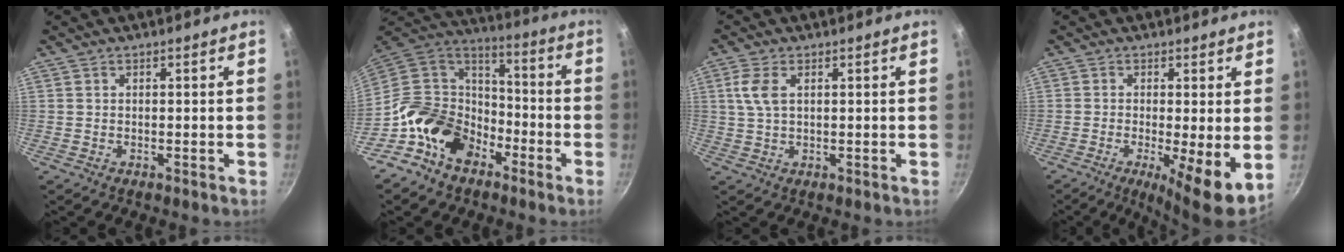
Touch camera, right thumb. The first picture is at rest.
{"total": 16.6, "force": [-8.6, 11.8, 7.9], "torque": [-0.086, 0.070, -0.171]}
{"total": 4.7, "force": [1.3, 2.4, 3.7], "torque": [-0.081, 0.004, 0.026]}
{"total": 8.6, "force": [-1.2, 1.7, 8.3], "torque": [-0.129, -0.012, -0.017]}